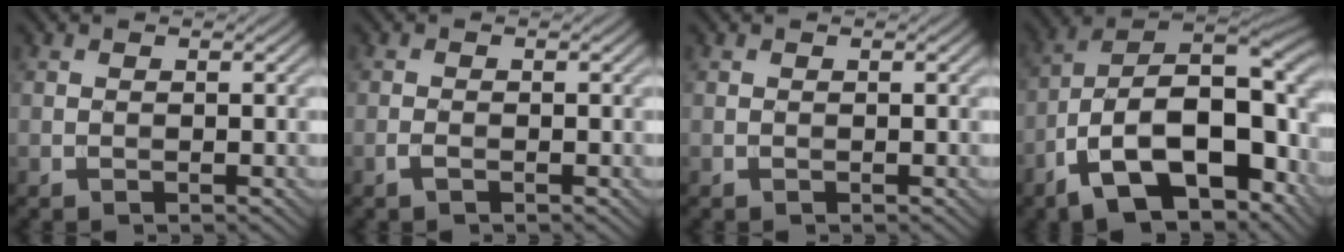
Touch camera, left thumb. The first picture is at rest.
{"total": 1.0, "force": [-0.6, 0.2, 0.8], "torque": [-0.020, 0.004, -0.012]}
{"total": 0.0}
{"total": 17.7, "force": [-7.4, 8.6, 13.6], "torque": [-0.224, -0.013, -0.129]}